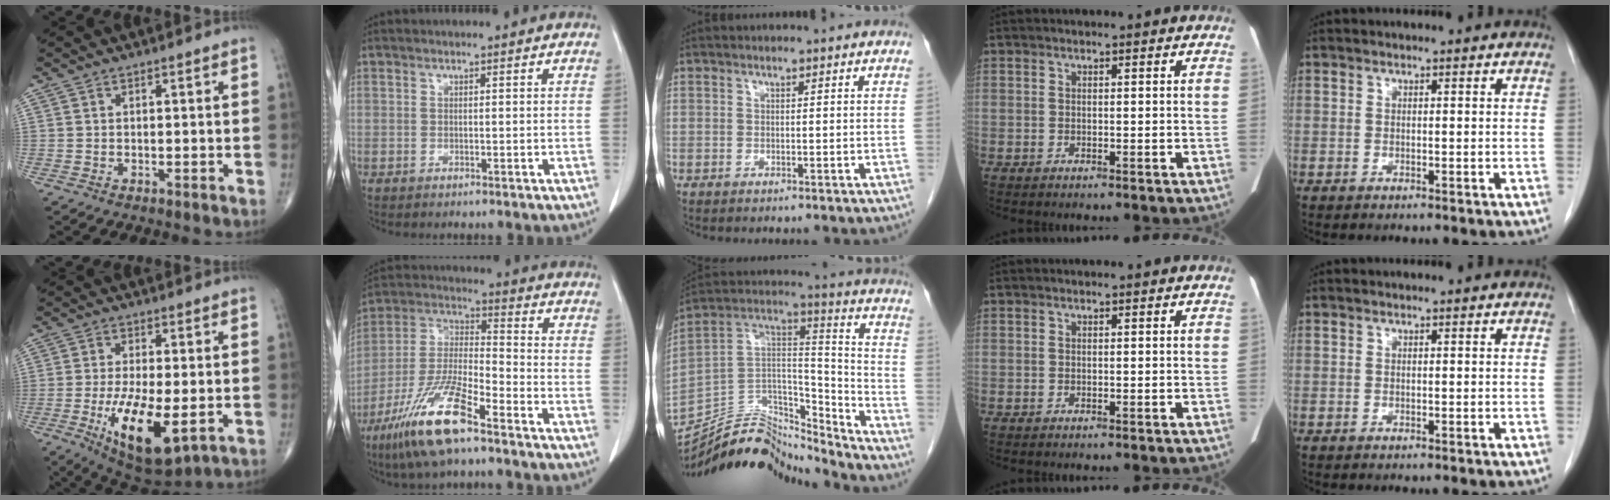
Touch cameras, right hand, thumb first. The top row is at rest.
{"thumb": {"total": 14.6, "force": [-4.4, 5.5, 12.8], "torque": [-0.224, -0.014, -0.059]}, "index": {"total": 14.5, "force": [-9.3, 2.6, 10.8], "torque": [-0.230, -0.020, -0.177]}, "middle": {"total": 16.9, "force": [-16.4, 3.2, 2.7], "torque": [-0.042, 0.060, -0.284]}}